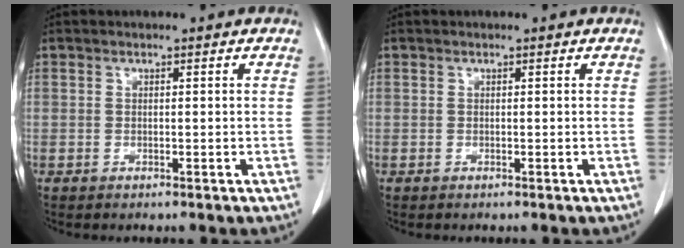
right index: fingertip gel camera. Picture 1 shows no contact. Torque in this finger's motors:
{"motor_torque": [0.00, 0.00, 0.01, 0.00]}